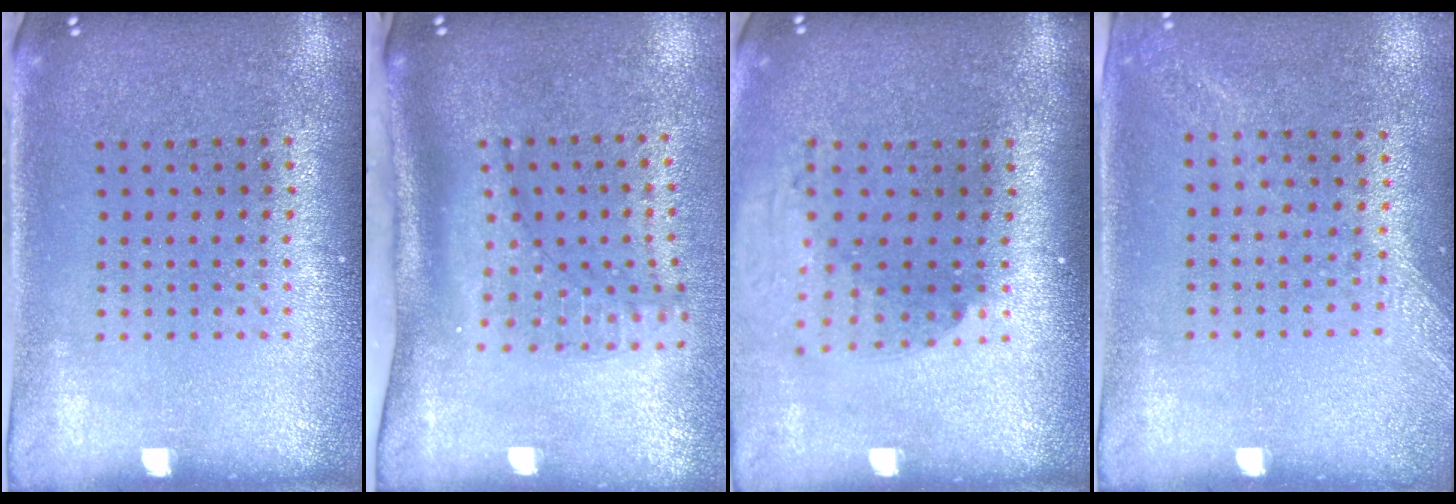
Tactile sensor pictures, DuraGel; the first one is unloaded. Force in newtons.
{"total": 2.3, "press": 1.6, "slide": 1.6}
{"total": 1.9, "press": 1.4, "slide": 1.3}
{"total": 1.2, "press": 1.2, "slide": 0.4}